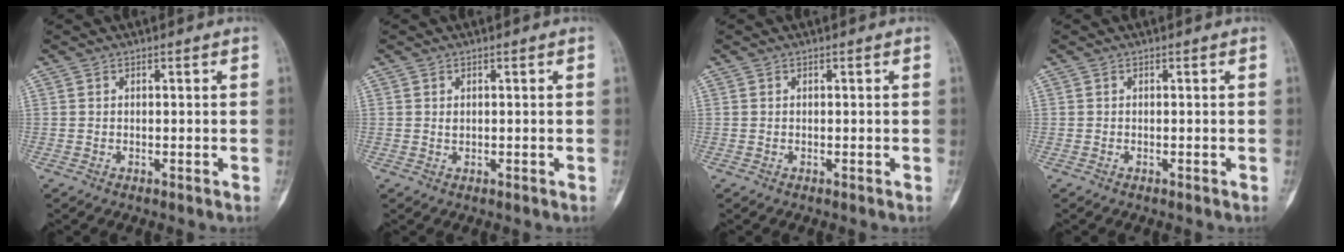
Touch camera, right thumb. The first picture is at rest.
{"total": 0.7, "force": [0.2, 0.5, 0.4], "torque": [-0.002, 0.000, 0.004]}
{"total": 0.0}
{"total": 0.0}